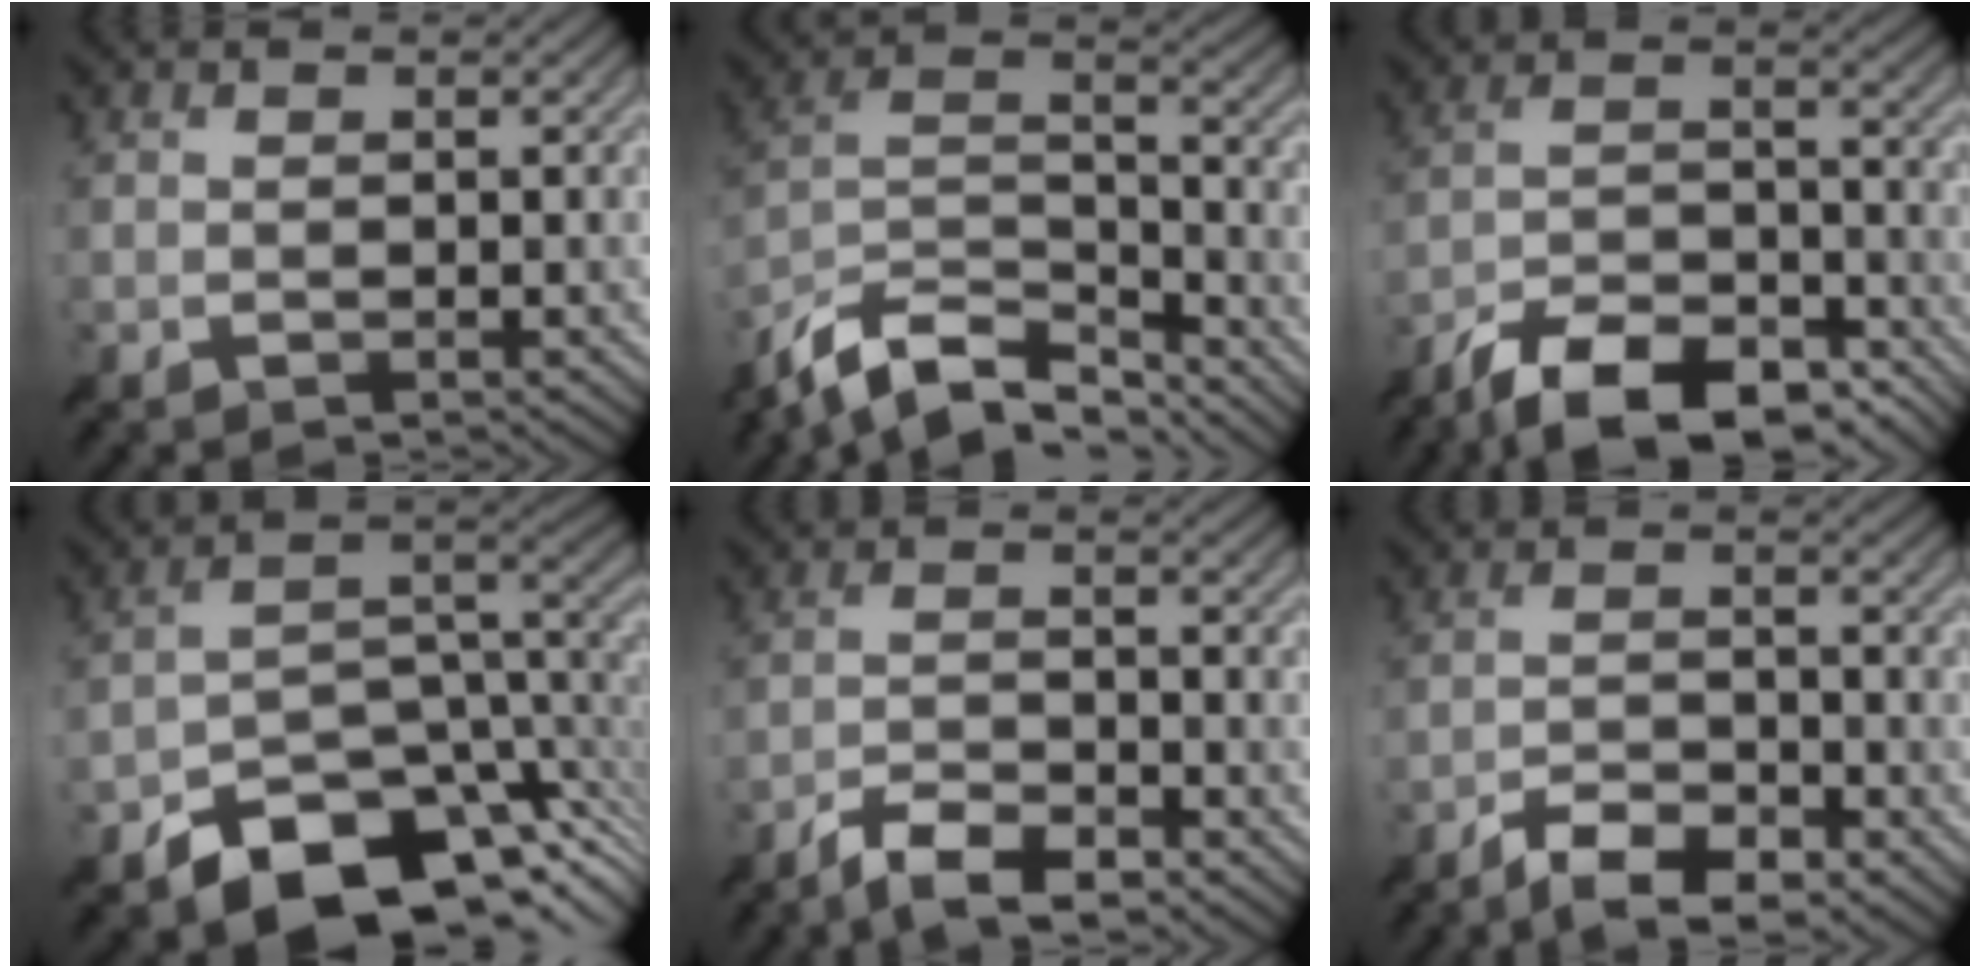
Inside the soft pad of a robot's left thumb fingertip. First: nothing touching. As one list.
[{"total": 11.9, "force": [-9.2, 4.3, 6.2], "torque": [-0.143, 0.000, -0.173]}, {"total": 12.9, "force": [-9.8, 4.4, 7.2], "torque": [-0.132, -0.001, -0.180]}, {"total": 13.0, "force": [-8.3, 6.4, 7.8], "torque": [-0.129, -0.011, -0.141]}, {"total": 6.1, "force": [-4.6, 1.5, 3.7], "torque": [-0.076, 0.000, -0.090]}, {"total": 6.3, "force": [-4.7, 1.7, 3.9], "torque": [-0.078, 0.001, -0.088]}]